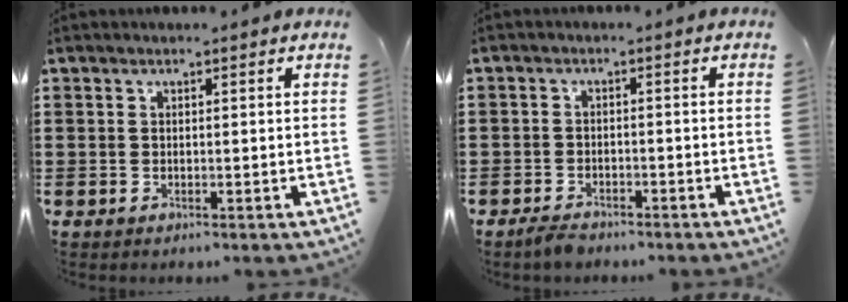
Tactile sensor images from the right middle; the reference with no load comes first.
{"total": 2.1, "force": [-1.9, 0.7, 0.1], "torque": [-0.007, 0.005, -0.040]}